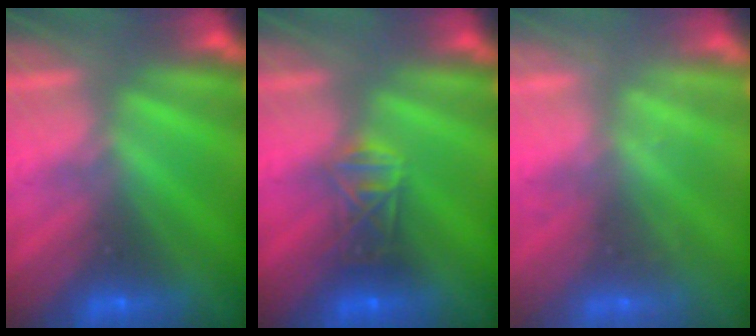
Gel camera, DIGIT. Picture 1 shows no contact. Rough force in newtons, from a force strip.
{"total": 2.6}
{"total": 2.3}